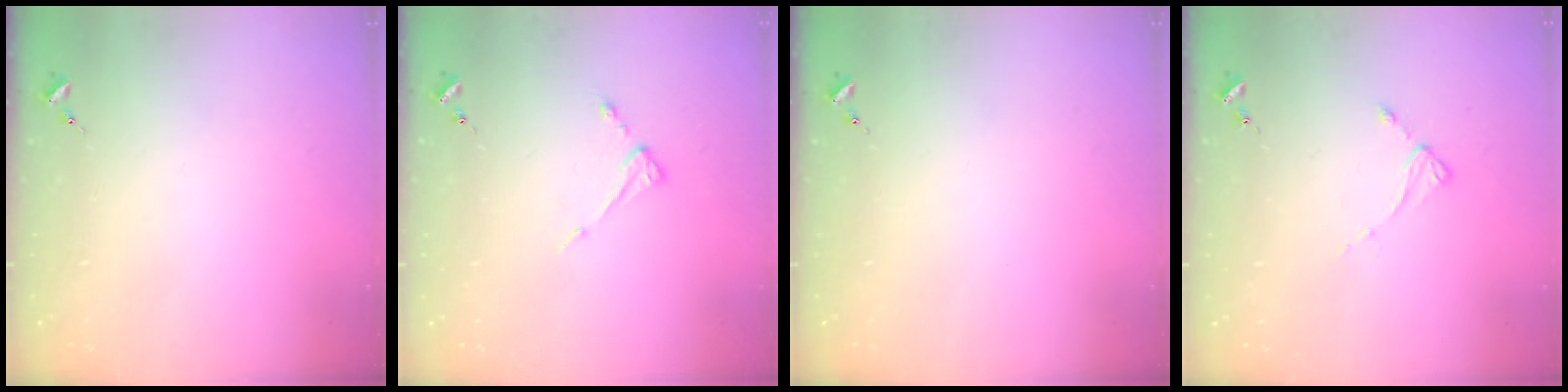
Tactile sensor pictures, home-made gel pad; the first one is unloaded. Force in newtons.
{"total": 4.4, "press": 4.4, "slide": 0.4}
{"total": 0.0}
{"total": 2.1, "press": 2.0, "slide": 0.4}